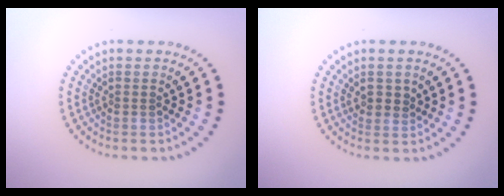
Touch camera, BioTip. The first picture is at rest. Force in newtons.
{"total": 1.3, "press": 1.1, "slide": 0.6}